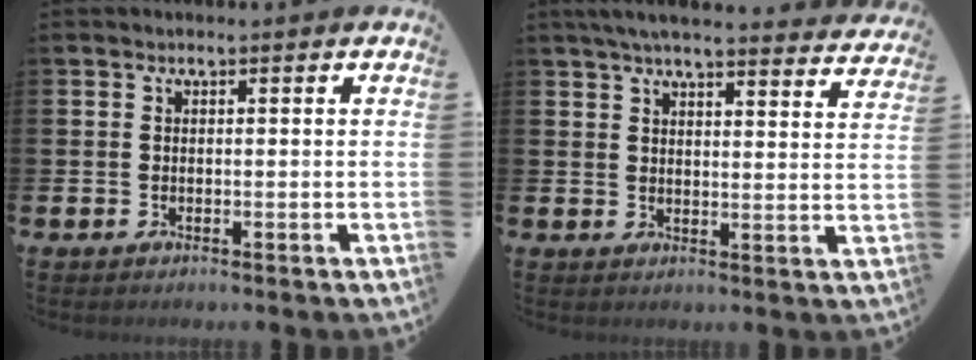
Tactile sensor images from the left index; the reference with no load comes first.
{"total": 5.3, "force": [5.0, 0.4, 1.7], "torque": [-0.044, -0.023, 0.088]}